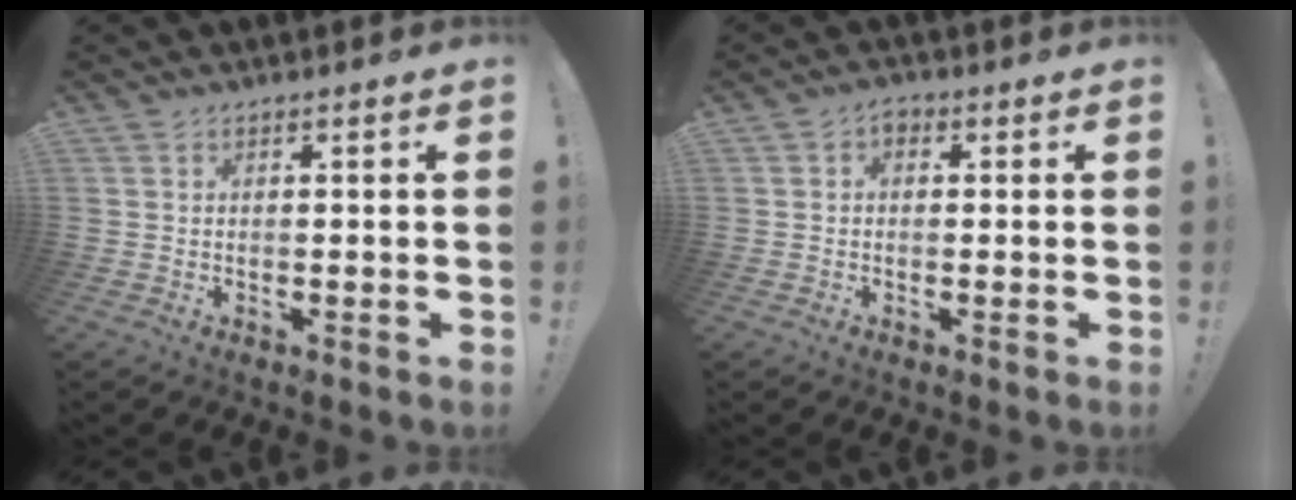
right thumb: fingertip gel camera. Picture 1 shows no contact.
{"total": 2.1, "force": [-0.4, 1.6, 1.3], "torque": [-0.031, 0.009, -0.007]}